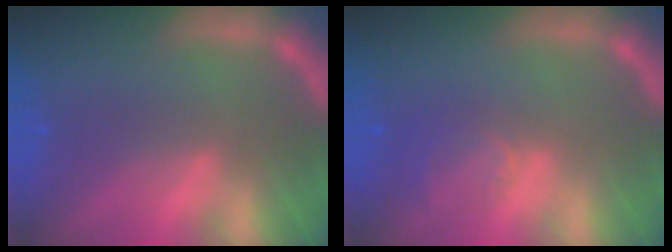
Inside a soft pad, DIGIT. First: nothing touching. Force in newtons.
{"total": 2.5}